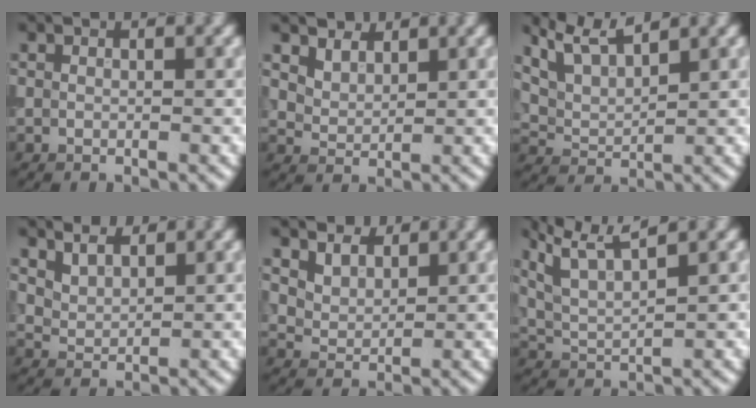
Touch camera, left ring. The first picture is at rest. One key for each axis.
{"total": 3.8, "fx": 2.9, "fy": 2.1, "fz": 1.4, "tx": -0.047, "ty": -0.010, "tz": 0.066}
{"total": 4.9, "fx": 4.1, "fy": 1.3, "fz": 2.2, "tx": -0.059, "ty": 0.015, "tz": 0.070}
{"total": 3.3, "fx": 2.6, "fy": 1.5, "fz": 1.2, "tx": -0.037, "ty": -0.002, "tz": 0.058}
{"total": 4.5, "fx": 3.3, "fy": 2.6, "fz": 1.7, "tx": -0.062, "ty": -0.009, "tz": 0.074}
{"total": 6.1, "fx": 4.4, "fy": 1.4, "fz": 3.9, "tx": -0.079, "ty": 0.027, "tz": 0.066}